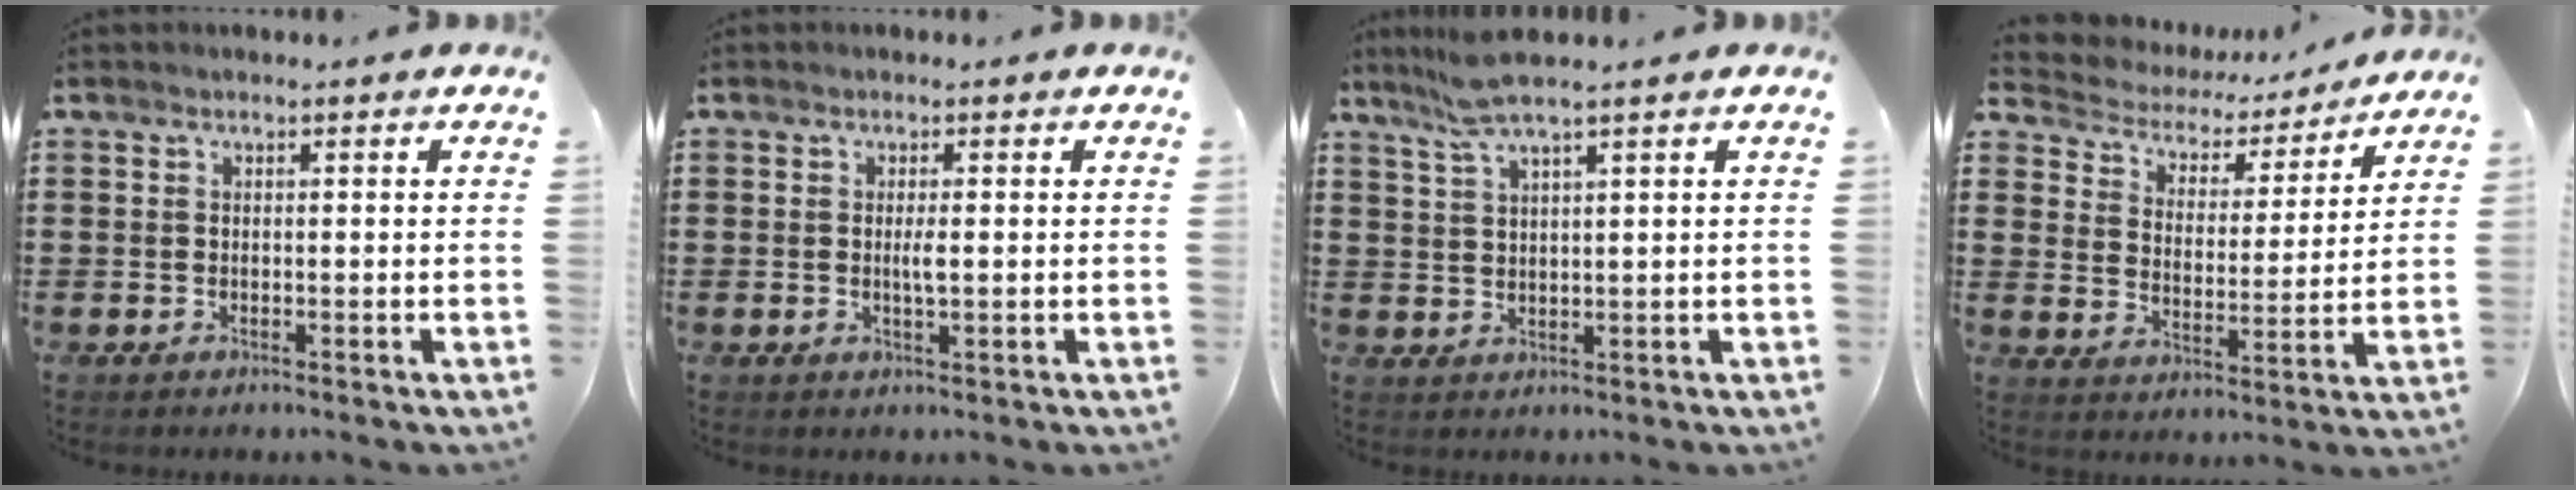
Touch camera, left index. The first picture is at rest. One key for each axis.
{"total": 1.9, "fx": 0.0, "fy": 0.3, "fz": 1.9, "tx": -0.037, "ty": -0.003, "tz": -0.001}
{"total": 4.9, "fx": 3.6, "fy": -0.1, "fz": 3.3, "tx": -0.074, "ty": -0.002, "tz": 0.066}
{"total": 3.4, "fx": 3.2, "fy": 1.2, "fz": 0.1, "tx": -0.029, "ty": -0.026, "tz": 0.045}